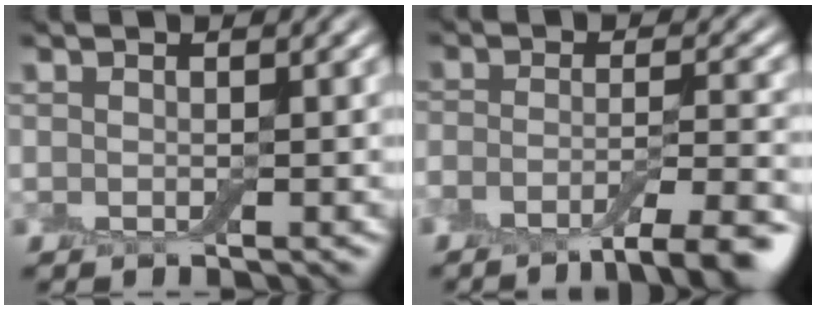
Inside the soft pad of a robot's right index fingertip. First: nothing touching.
{"total": 7.2, "force": [-4.9, 1.5, 5.1], "torque": [-0.078, -0.003, -0.081]}